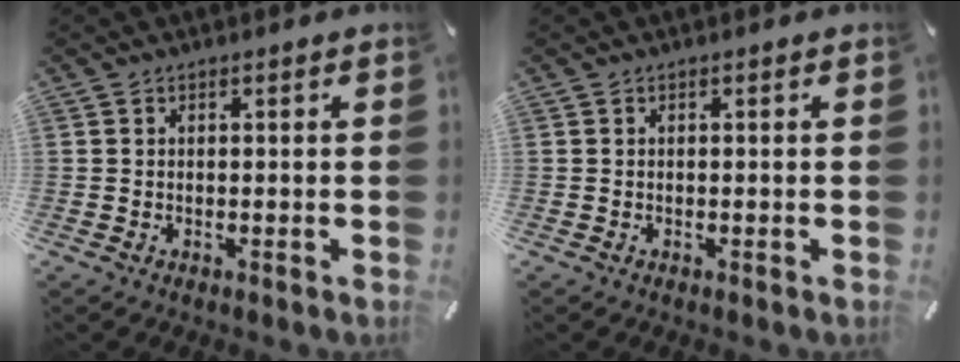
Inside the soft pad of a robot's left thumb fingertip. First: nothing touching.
{"total": 0.0}